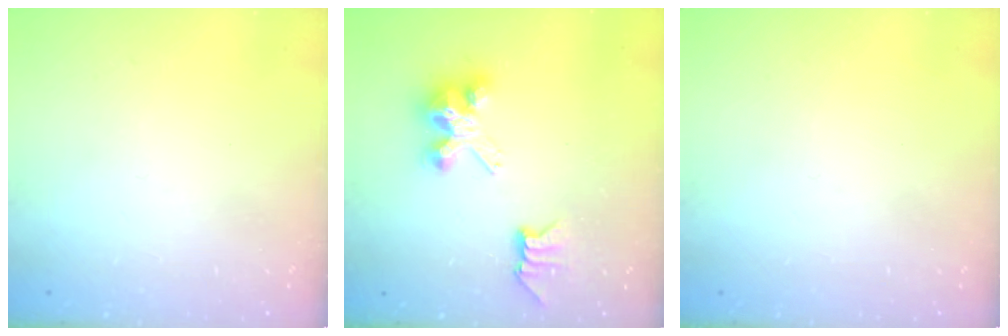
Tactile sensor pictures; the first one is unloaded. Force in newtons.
{"total": 7.6, "press": 7.6, "slide": 0.2}
{"total": 0.0}